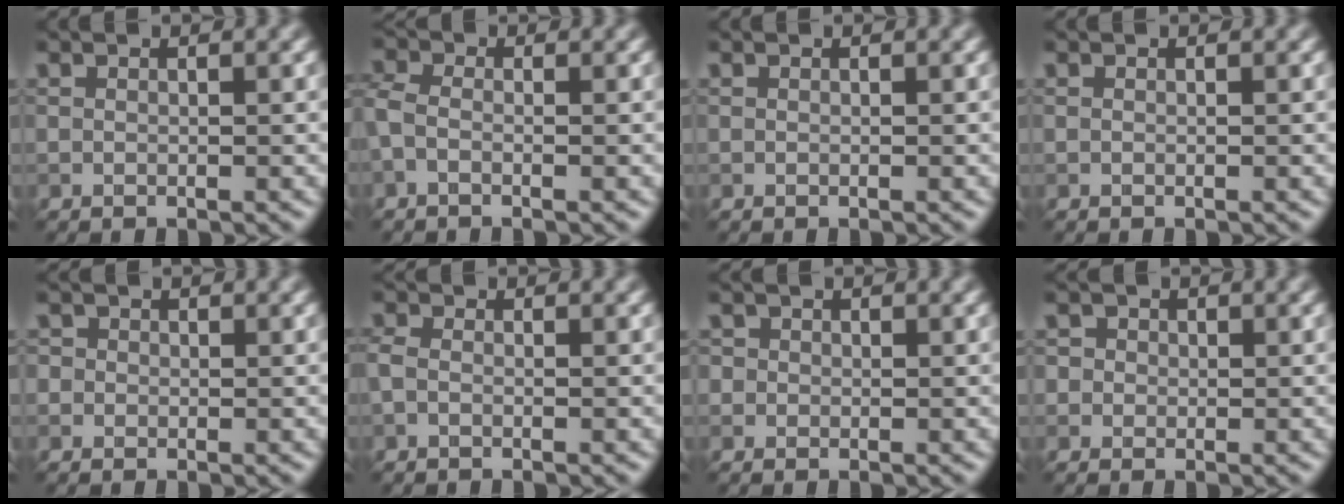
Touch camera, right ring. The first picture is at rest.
{"total": 1.9, "force": [-0.8, 1.1, 1.3], "torque": [-0.037, -0.003, -0.022]}
{"total": 0.0}
{"total": 0.0}
{"total": 1.6, "force": [0.5, 1.4, 0.5], "torque": [0.002, 0.006, -0.011]}
{"total": 1.2, "force": [-0.5, 0.7, 0.8], "torque": [-0.020, 0.000, -0.015]}
{"total": 1.4, "force": [0.5, 1.3, 0.4], "torque": [0.000, 0.004, -0.006]}
{"total": 2.6, "force": [1.0, 2.2, 1.0], "torque": [0.001, 0.013, -0.004]}